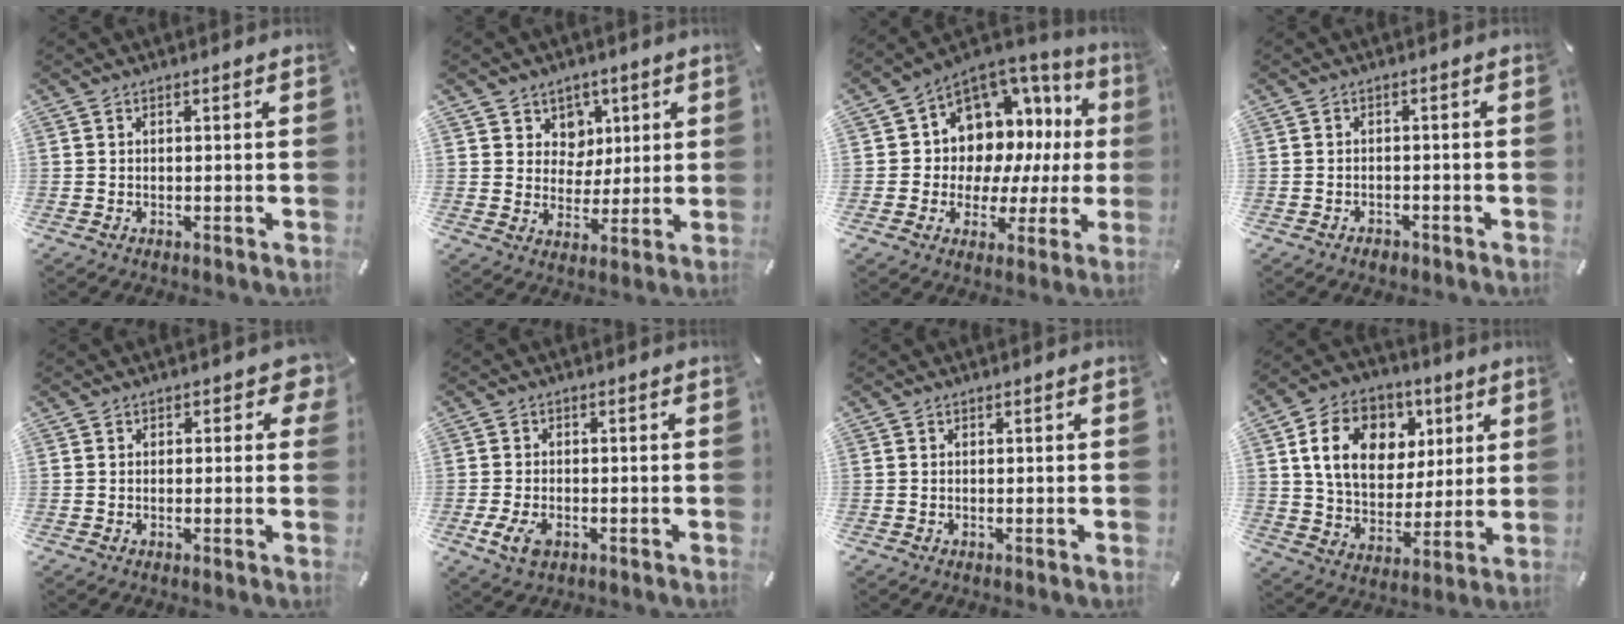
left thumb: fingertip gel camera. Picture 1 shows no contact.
{"total": 7.5, "force": [2.8, 7.0, 0.1], "torque": [-0.008, -0.025, 0.053]}
{"total": 9.7, "force": [3.9, 8.3, 3.0], "torque": [-0.050, -0.067, 0.075]}
{"total": 1.7, "force": [-1.2, 1.1, 0.3], "torque": [-0.006, 0.005, -0.027]}
{"total": 3.0, "force": [1.0, 2.1, 1.9], "torque": [-0.008, -0.001, 0.010]}
{"total": 4.5, "force": [-1.8, 3.1, 2.8], "torque": [-0.072, -0.001, -0.036]}
{"total": 0.0}
{"total": 15.3, "force": [5.6, 12.0, 7.7], "torque": [-0.130, -0.002, 0.106]}